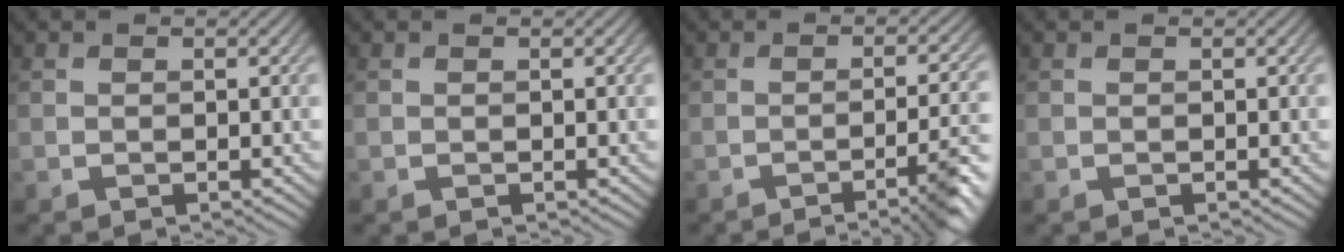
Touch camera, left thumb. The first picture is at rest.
{"total": 0.0}
{"total": 6.7, "force": [-3.6, 1.2, 5.6], "torque": [-0.076, 0.001, -0.056]}
{"total": 0.0}